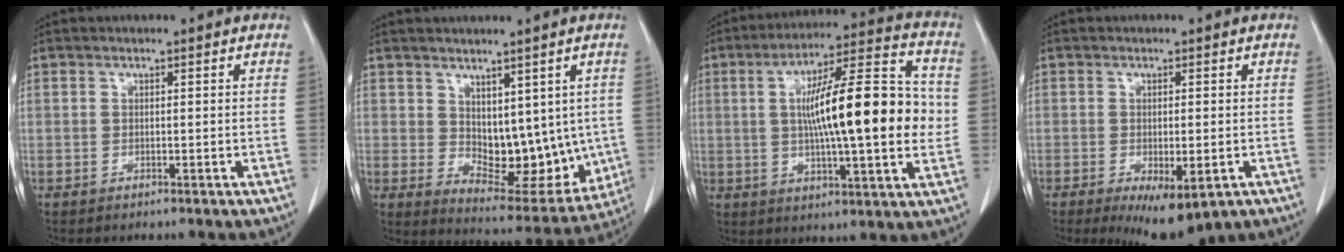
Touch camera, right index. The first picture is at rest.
{"total": 10.3, "force": [1.3, 6.1, 8.2], "torque": [-0.096, -0.011, 0.041]}
{"total": 19.9, "force": [1.0, 2.9, 19.6], "torque": [-0.311, 0.021, 0.008]}
{"total": 7.9, "force": [-4.2, 2.6, 6.1], "torque": [-0.081, -0.017, -0.054]}